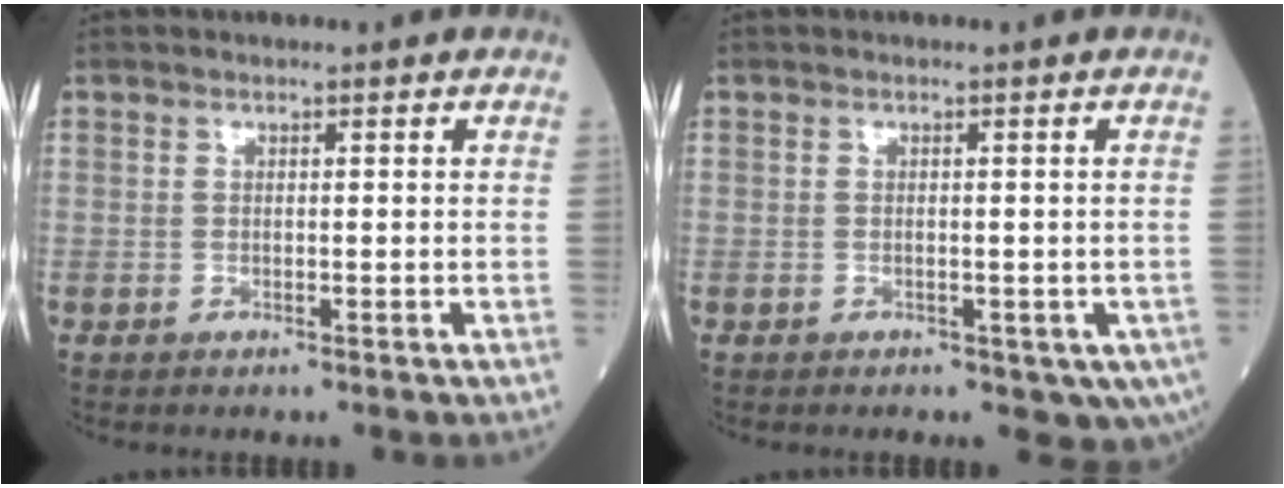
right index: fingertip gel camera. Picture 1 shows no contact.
{"total": 4.6, "force": [-2.4, 2.6, 3.0], "torque": [-0.018, -0.002, -0.031]}